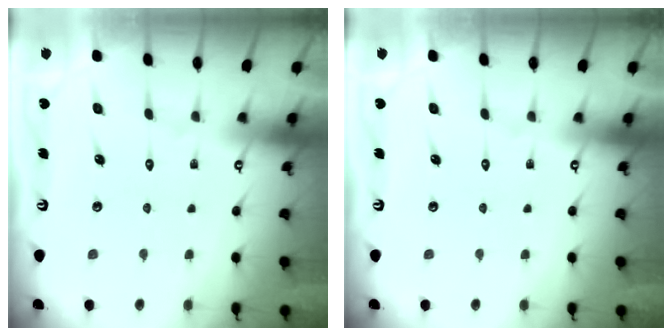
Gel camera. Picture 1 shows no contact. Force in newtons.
{"total": 0.0}